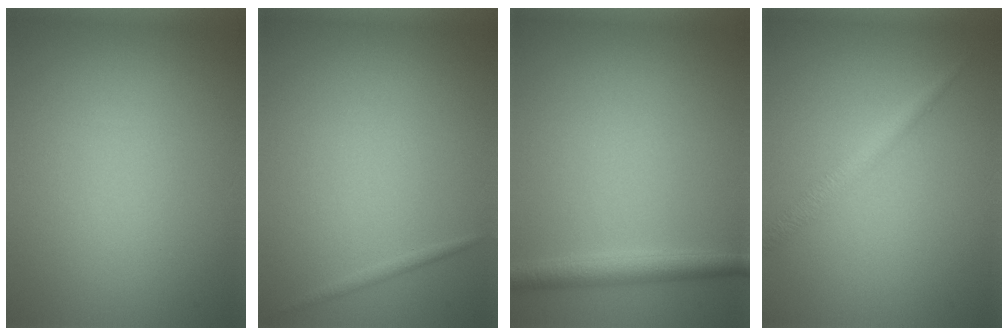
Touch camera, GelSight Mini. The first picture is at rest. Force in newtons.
{"total": 0.6, "press": 0.6, "slide": 0.0}
{"total": 2.4, "press": 2.4, "slide": 0.0}
{"total": 1.9, "press": 1.9, "slide": 0.1}